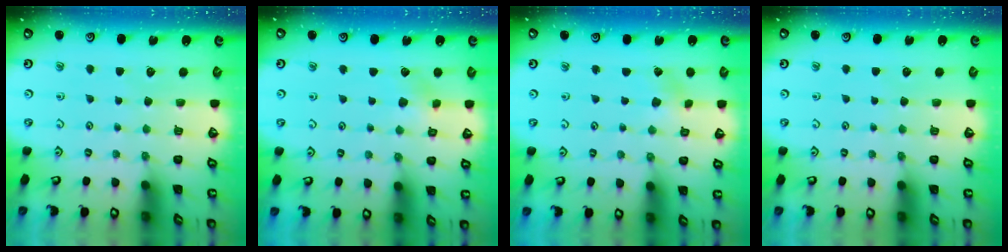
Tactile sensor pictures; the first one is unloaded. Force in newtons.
{"total": 3.3, "press": 3.3, "slide": 0.6}
{"total": 2.0, "press": 1.9, "slide": 0.6}
{"total": 0.0}